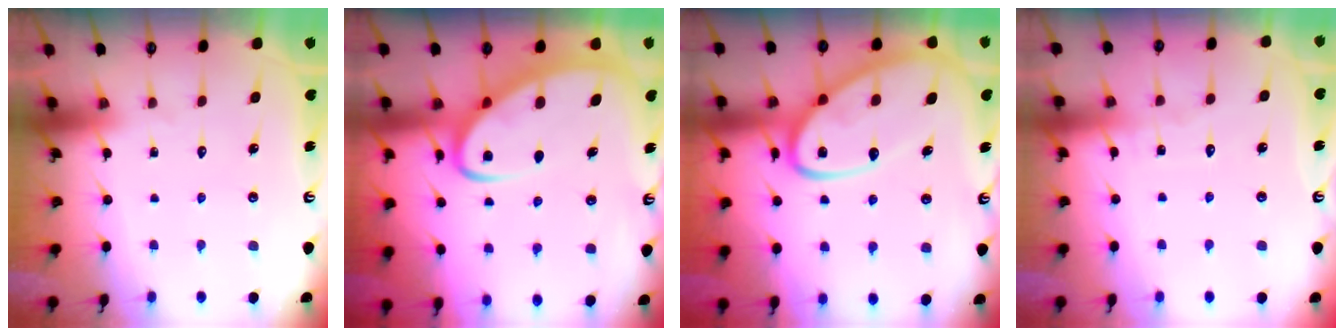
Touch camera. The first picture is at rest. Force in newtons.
{"total": 7.4, "press": 7.4, "slide": 0.9}
{"total": 15.5, "press": 15.4, "slide": 1.5}
{"total": 2.5, "press": 2.5, "slide": 0.2}